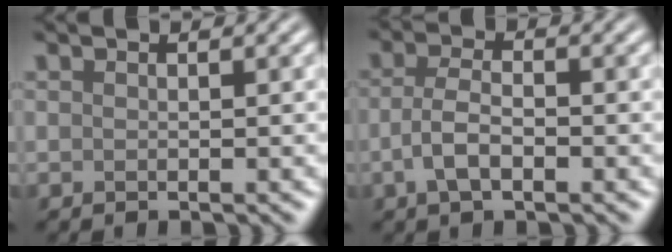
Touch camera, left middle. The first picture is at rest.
{"total": 3.2, "force": [-1.0, 1.4, 2.7], "torque": [-0.055, 0.001, -0.024]}